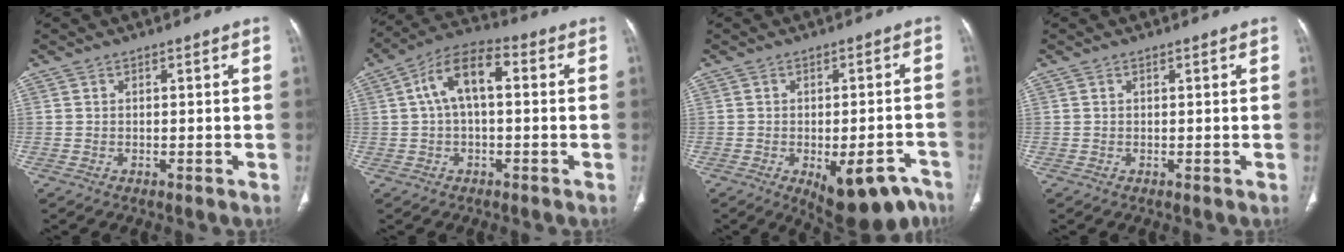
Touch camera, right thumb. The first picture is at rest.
{"total": 10.1, "force": [1.5, 4.9, 8.6], "torque": [-0.155, 0.034, 0.015]}
{"total": 13.4, "force": [-7.8, 5.7, 9.3], "torque": [-0.072, 0.038, -0.095]}
{"total": 0.0}